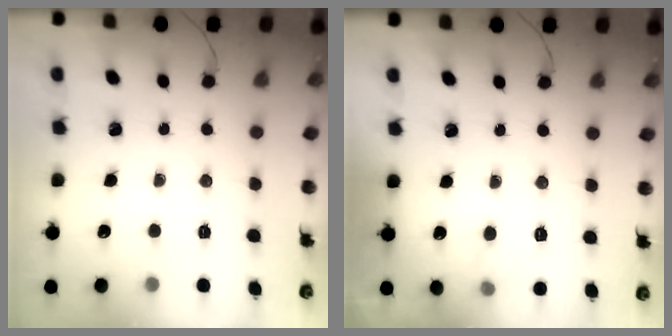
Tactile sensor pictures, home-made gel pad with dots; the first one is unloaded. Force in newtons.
{"total": 8.5, "press": 8.3, "slide": 1.9}